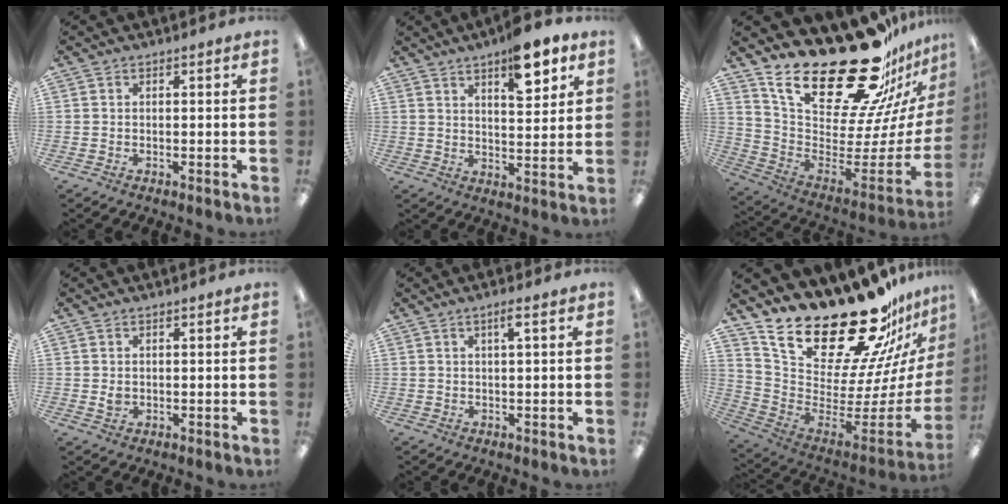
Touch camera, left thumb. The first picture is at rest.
{"total": 11.3, "force": [7.8, 4.1, 7.1], "torque": [-0.084, -0.045, 0.127]}
{"total": 32.8, "force": [22.5, 12.8, 20.1], "torque": [-0.306, -0.170, 0.421]}
{"total": 1.8, "force": [0.6, 1.5, 0.7], "torque": [-0.006, -0.001, 0.008]}
{"total": 2.6, "force": [1.4, 0.3, 2.2], "torque": [-0.038, 0.001, 0.019]}
{"total": 26.7, "force": [21.8, 8.9, 12.6], "torque": [-0.207, -0.173, 0.392]}